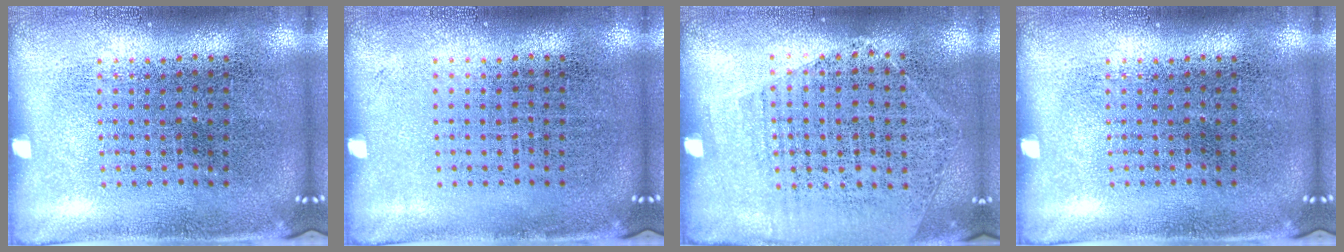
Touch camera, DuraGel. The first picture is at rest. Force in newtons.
{"total": 0.0}
{"total": 1.3, "press": 1.0, "slide": 0.8}
{"total": 0.0}